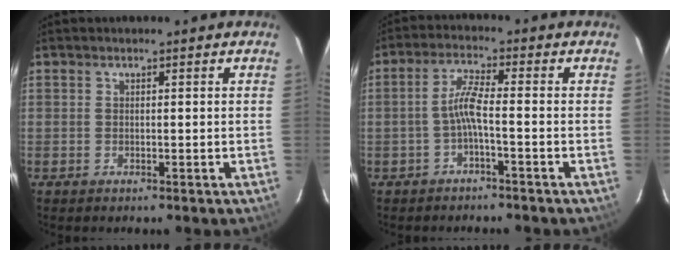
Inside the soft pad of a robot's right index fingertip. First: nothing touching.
{"total": 4.0, "force": [-1.7, -0.1, 3.7], "torque": [-0.083, 0.010, -0.032]}